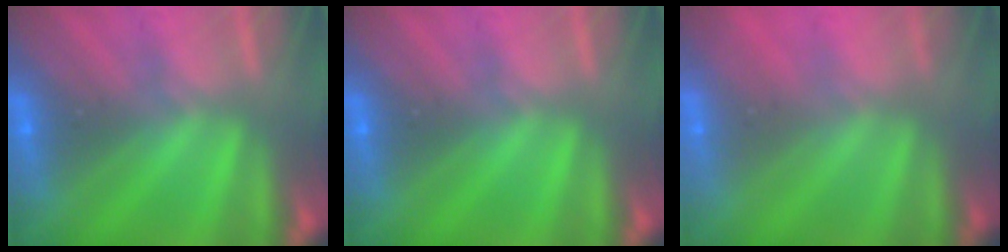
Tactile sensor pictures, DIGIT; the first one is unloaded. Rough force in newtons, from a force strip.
{"total": 0.0}
{"total": 2.4}